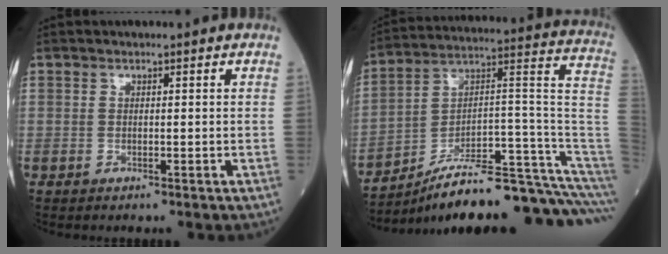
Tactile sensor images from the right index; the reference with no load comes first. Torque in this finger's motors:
{"motor_torque": [-0.36, -1.57, -0.18, -0.21]}